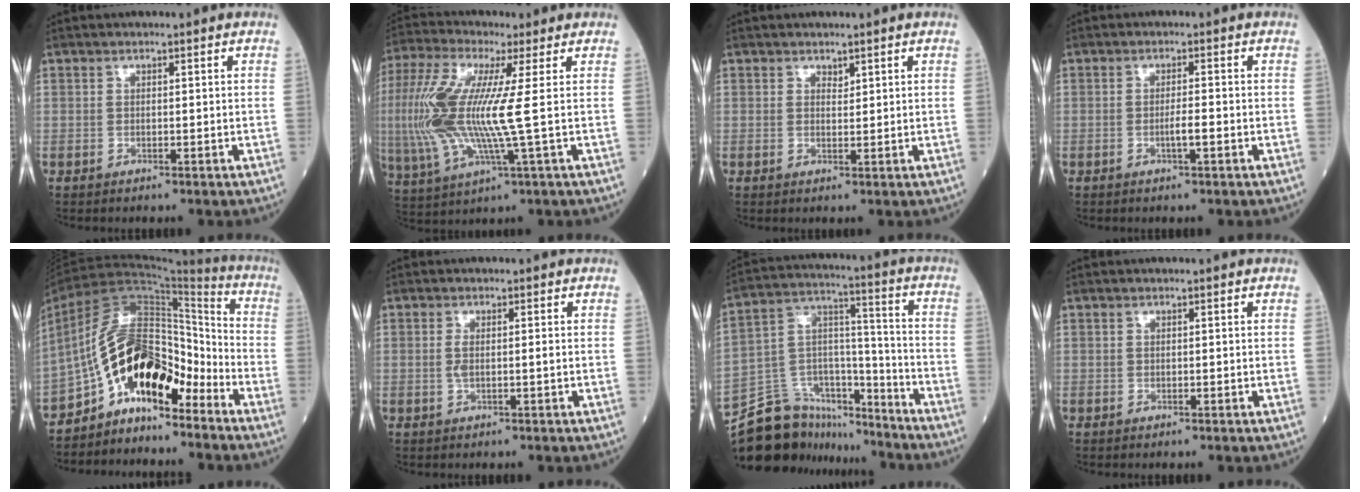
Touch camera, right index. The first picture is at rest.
{"total": 15.4, "force": [0.6, 1.8, 15.3], "torque": [-0.355, -0.001, 0.007]}
{"total": 1.0, "force": [0.8, 0.6, 0.4], "torque": [-0.003, -0.004, 0.012]}
{"total": 2.2, "force": [-0.7, 0.1, 2.0], "torque": [-0.036, 0.000, -0.014]}
{"total": 12.8, "force": [-8.0, 5.1, 8.5], "torque": [-0.158, 0.041, -0.146]}
{"total": 1.8, "force": [-0.1, 0.3, 1.7], "torque": [-0.038, -0.001, -0.001]}
{"total": 18.1, "force": [-16.3, 6.8, 4.0], "torque": [-0.071, 0.061, -0.268]}
{"total": 0.0}